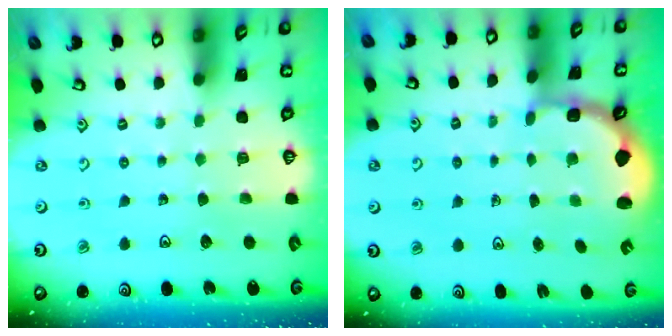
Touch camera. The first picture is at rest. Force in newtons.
{"total": 2.5, "press": 2.1, "slide": 1.3}